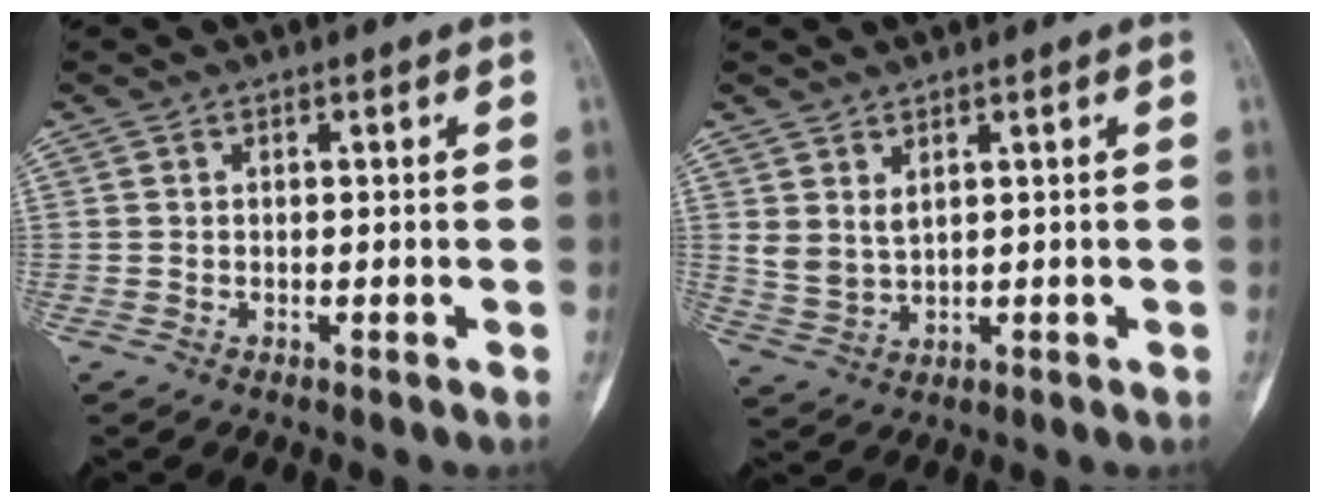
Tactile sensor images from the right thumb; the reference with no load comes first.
{"total": 3.7, "force": [1.8, 2.0, 2.6], "torque": [-0.045, -0.013, 0.047]}